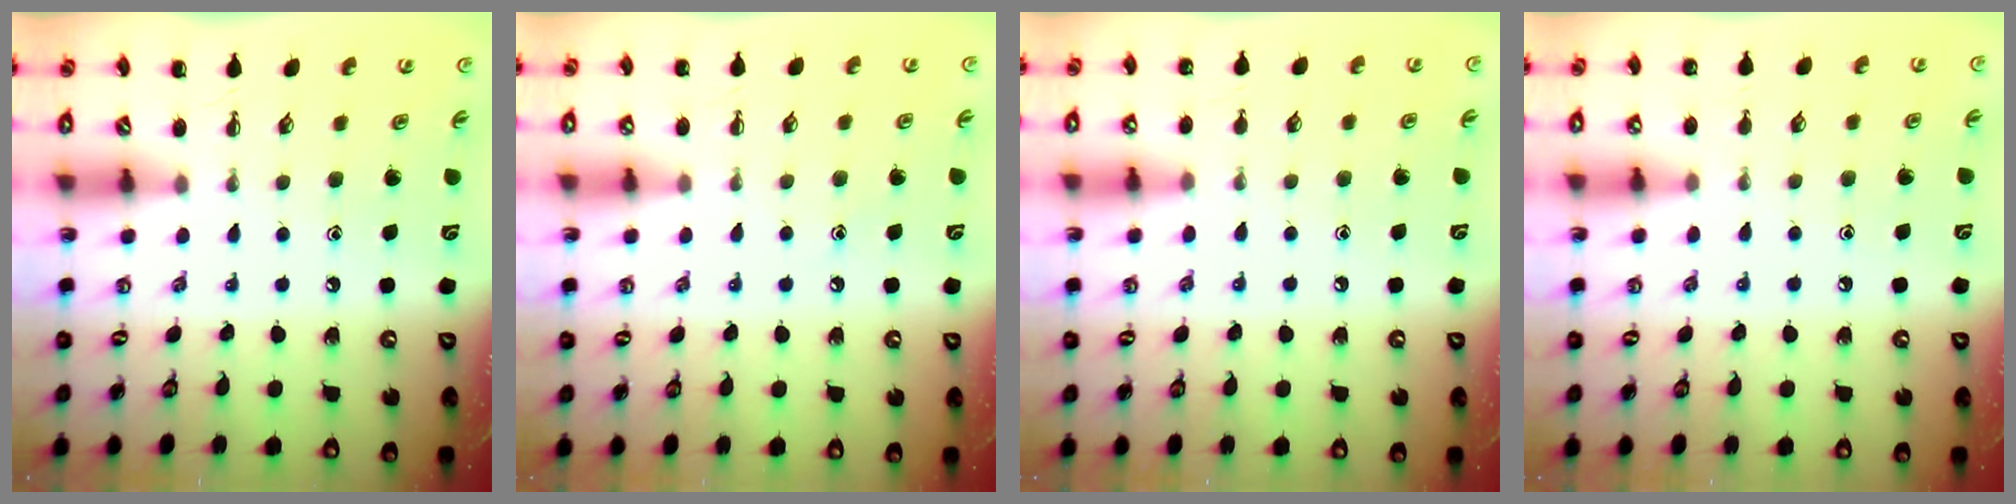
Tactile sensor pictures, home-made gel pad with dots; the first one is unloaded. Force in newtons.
{"total": 4.7, "press": 4.5, "slide": 1.4}
{"total": 6.5, "press": 6.1, "slide": 2.2}
{"total": 6.6, "press": 6.2, "slide": 2.2}